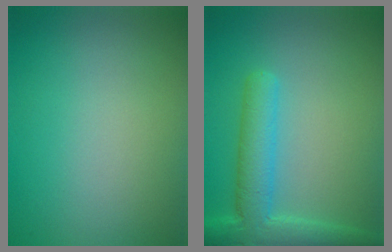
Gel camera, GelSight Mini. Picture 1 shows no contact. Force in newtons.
{"total": 5.4, "press": 5.4, "slide": 0.3}